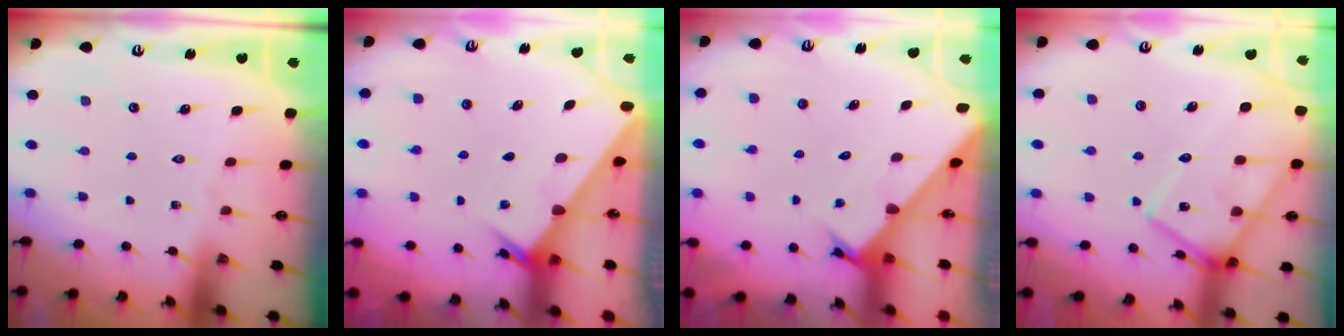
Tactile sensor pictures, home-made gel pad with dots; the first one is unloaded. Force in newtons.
{"total": 1.9, "press": 1.9, "slide": 0.0}
{"total": 2.3, "press": 2.3, "slide": 0.2}
{"total": 14.8, "press": 14.8, "slide": 0.9}